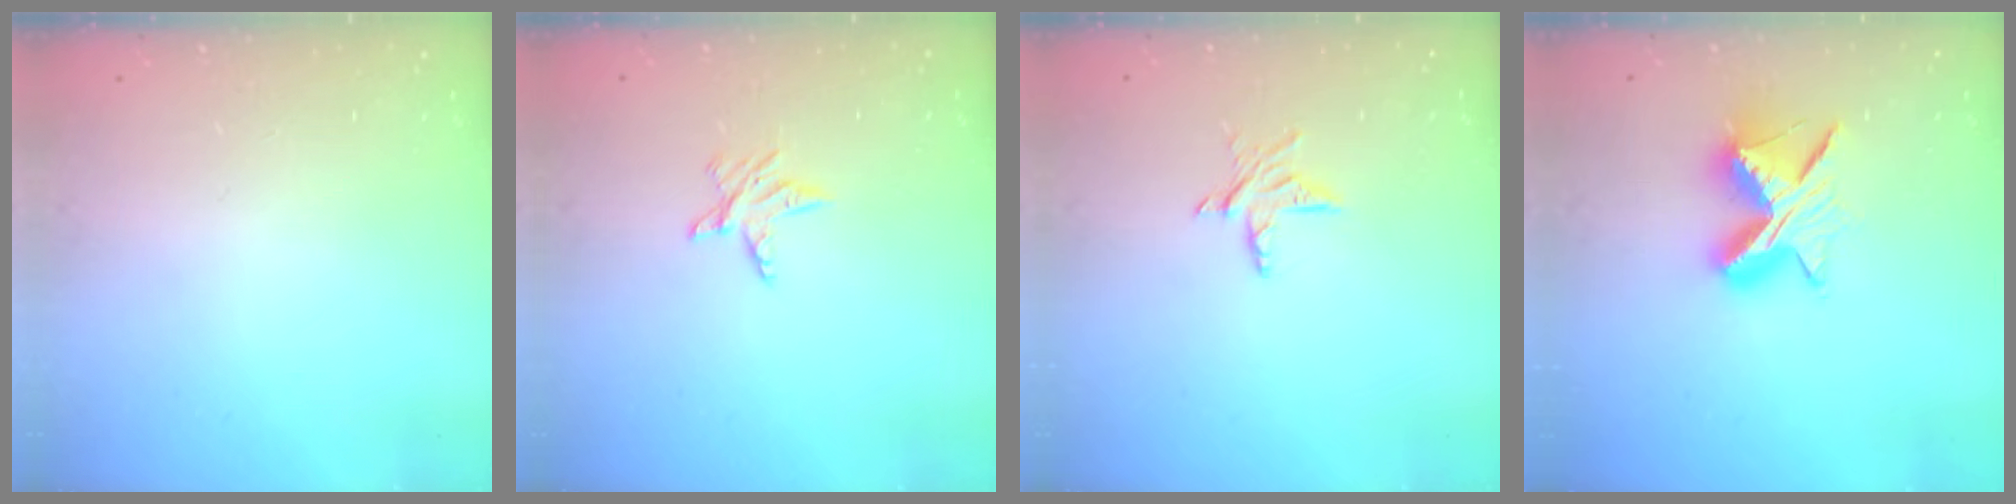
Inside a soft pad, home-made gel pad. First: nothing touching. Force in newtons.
{"total": 4.0, "press": 4.0, "slide": 0.5}
{"total": 6.3, "press": 6.2, "slide": 0.6}
{"total": 10.4, "press": 10.4, "slide": 0.9}